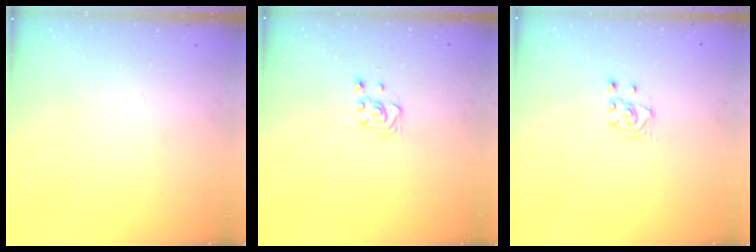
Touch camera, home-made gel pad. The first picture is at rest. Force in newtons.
{"total": 2.8, "press": 2.7, "slide": 0.7}
{"total": 2.1, "press": 2.0, "slide": 0.8}